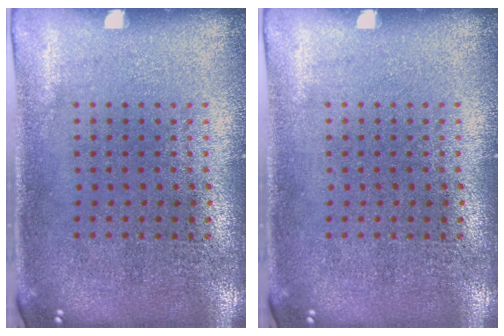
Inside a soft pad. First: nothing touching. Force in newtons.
{"total": 0.0}